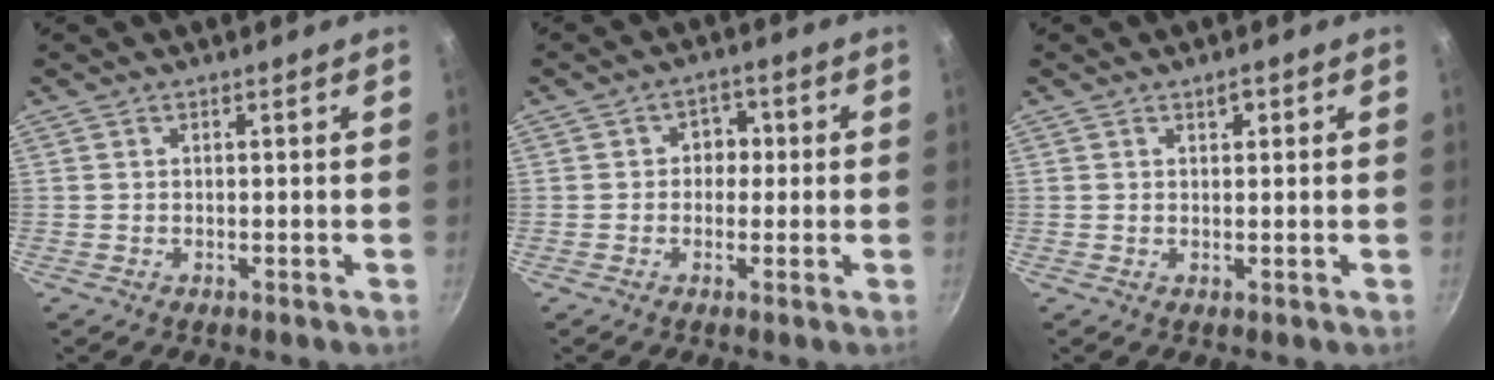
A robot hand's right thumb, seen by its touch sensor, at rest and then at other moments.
{"total": 4.1, "force": [0.0, 3.6, 1.9], "torque": [0.010, 0.006, -0.007]}
{"total": 1.8, "force": [0.8, 1.1, 1.2], "torque": [-0.008, -0.005, 0.010]}